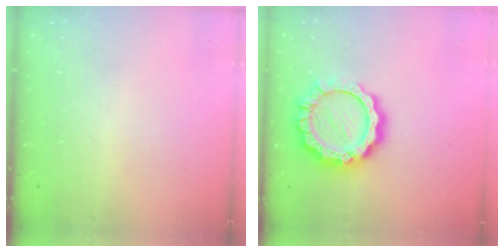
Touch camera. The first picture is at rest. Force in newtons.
{"total": 14.4, "press": 14.3, "slide": 1.2}